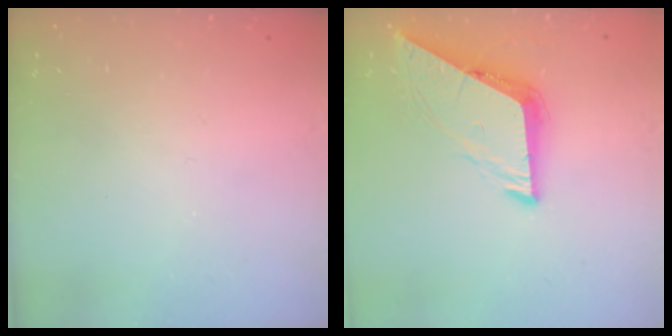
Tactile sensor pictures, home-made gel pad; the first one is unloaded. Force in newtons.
{"total": 7.9, "press": 7.9, "slide": 0.4}